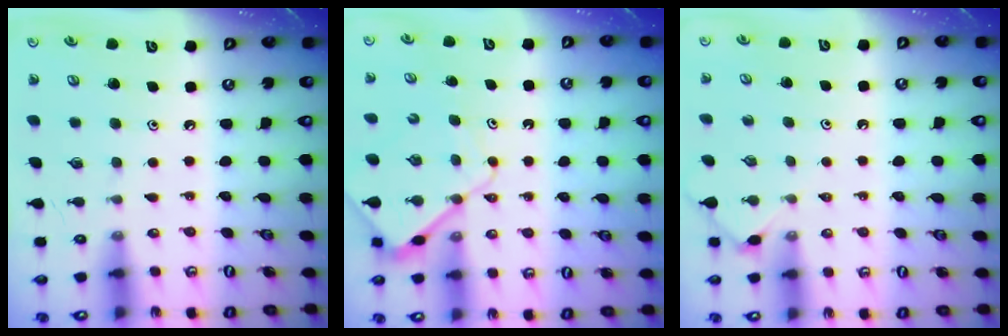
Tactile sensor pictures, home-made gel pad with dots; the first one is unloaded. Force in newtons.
{"total": 8.8, "press": 8.7, "slide": 1.1}
{"total": 2.6, "press": 2.6, "slide": 0.5}